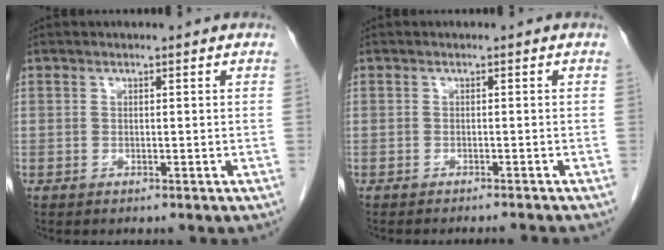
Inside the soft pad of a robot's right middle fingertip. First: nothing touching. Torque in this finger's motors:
{"motor_torque": [0.09, -0.03, 0.01, 0.02]}